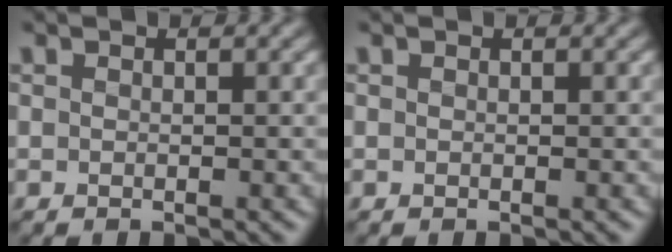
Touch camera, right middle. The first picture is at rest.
{"total": 0.0}